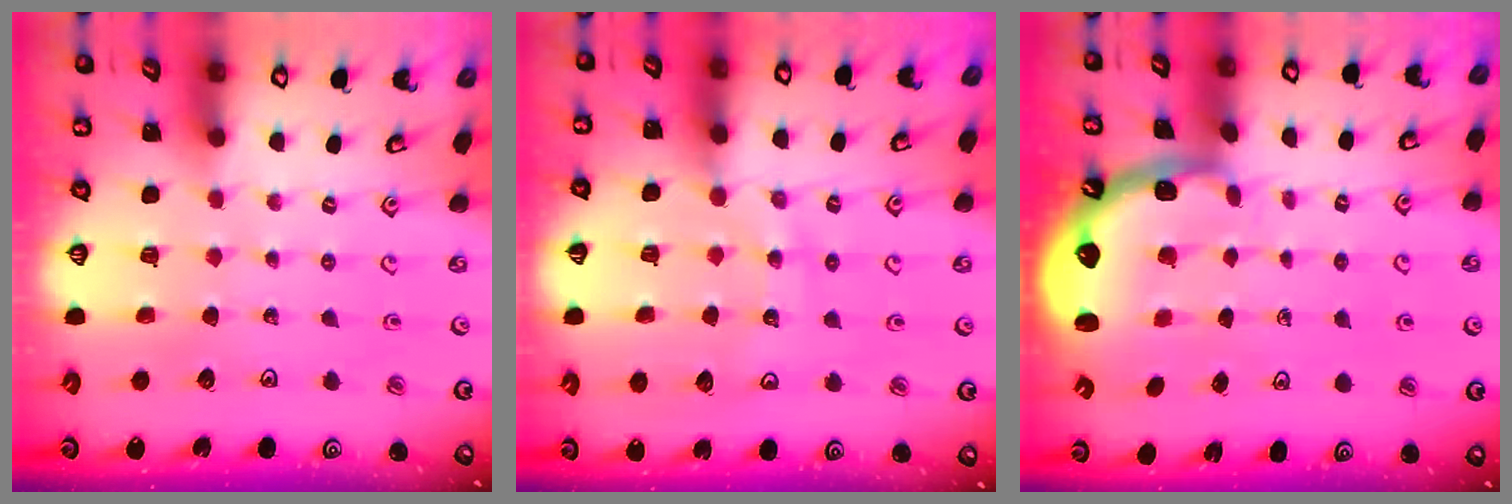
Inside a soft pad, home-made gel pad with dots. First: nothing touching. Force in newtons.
{"total": 11.7, "press": 11.6, "slide": 1.4}
{"total": 1.9, "press": 1.7, "slide": 0.6}